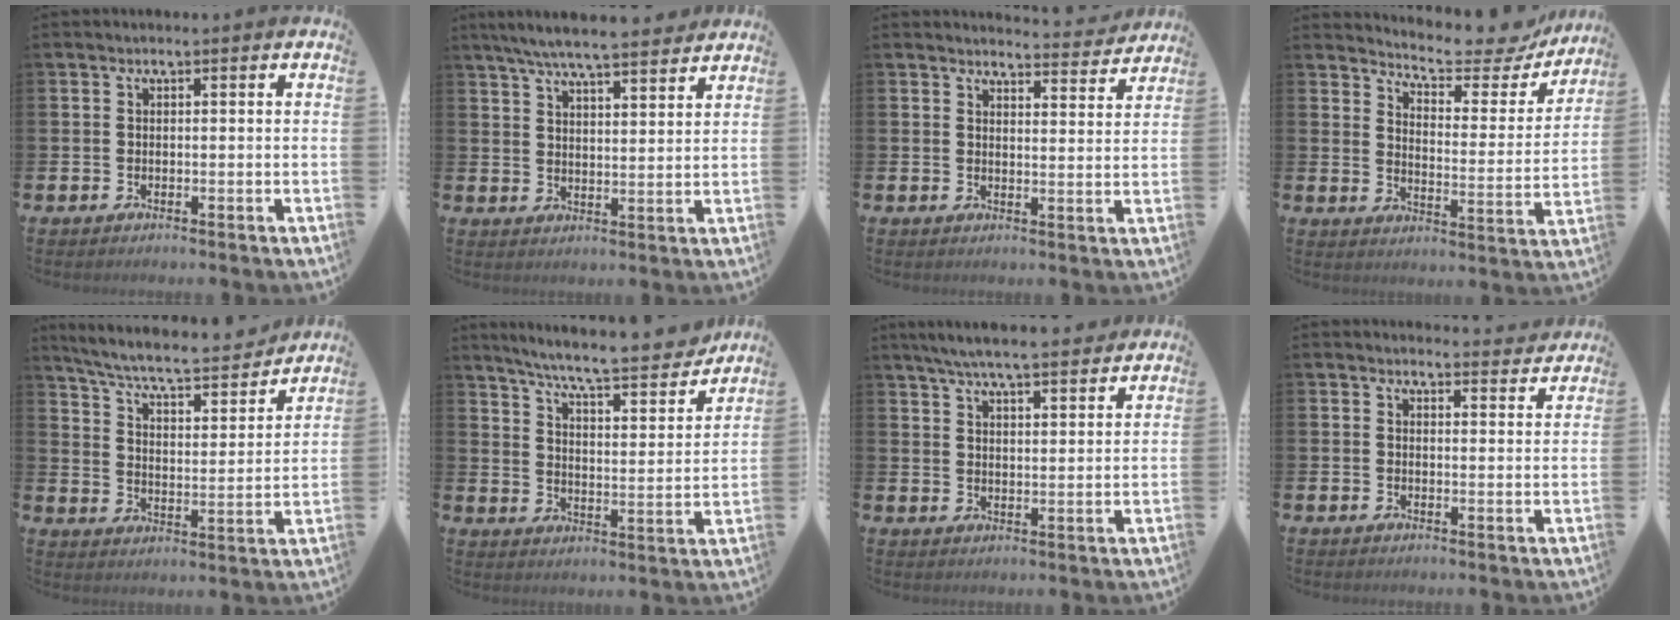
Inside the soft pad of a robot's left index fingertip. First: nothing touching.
{"total": 6.7, "force": [6.3, 0.5, 2.2], "torque": [-0.061, -0.028, 0.112]}
{"total": 3.9, "force": [3.9, 0.2, 0.2], "torque": [0.008, -0.034, 0.065]}
{"total": 7.1, "force": [6.7, 1.2, 2.0], "torque": [-0.053, -0.057, 0.109]}
{"total": 7.1, "force": [6.5, 1.1, 2.5], "torque": [-0.084, -0.048, 0.108]}
{"total": 8.3, "force": [7.7, 0.5, 3.1], "torque": [-0.083, -0.054, 0.130]}
{"total": 6.1, "force": [5.8, 0.3, 1.8], "torque": [-0.050, -0.026, 0.104]}
{"total": 2.9, "force": [2.9, 0.3, 0.0], "torque": [0.014, -0.024, 0.048]}